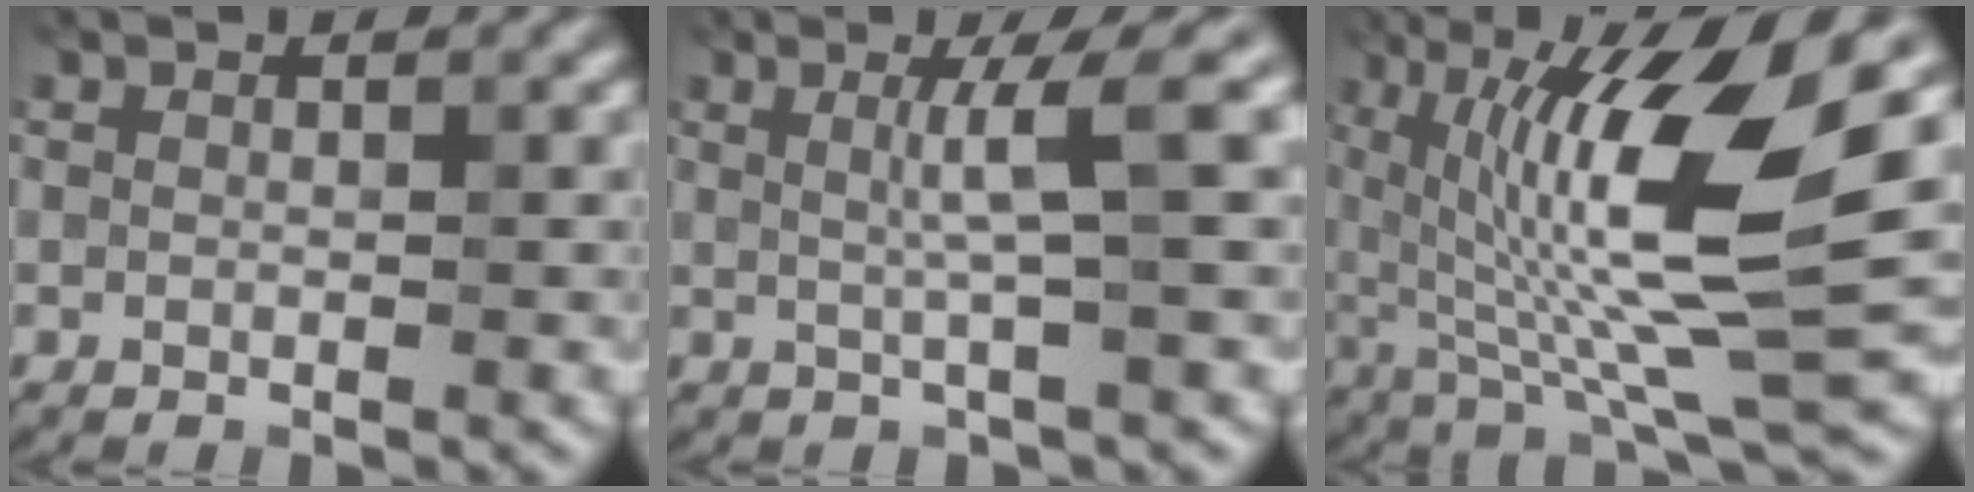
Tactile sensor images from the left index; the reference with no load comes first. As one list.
[{"total": 3.9, "force": [0.8, 0.1, 3.8], "torque": [-0.066, 0.010, 0.013]}, {"total": 12.9, "force": [1.8, 2.8, 12.5], "torque": [-0.214, -0.001, 0.035]}]